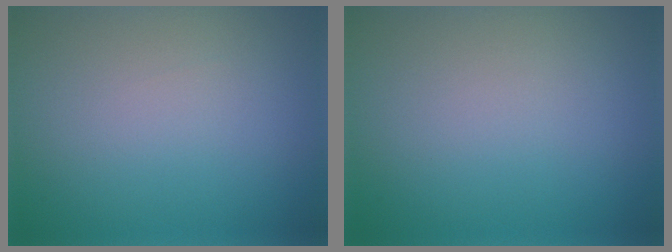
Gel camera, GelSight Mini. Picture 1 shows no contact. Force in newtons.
{"total": 0.0}